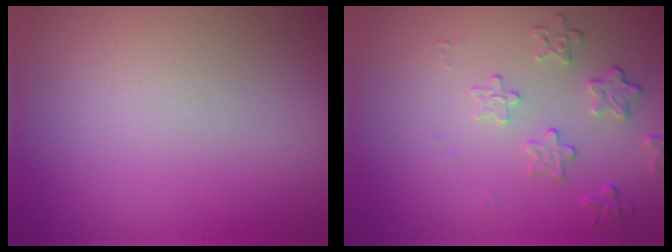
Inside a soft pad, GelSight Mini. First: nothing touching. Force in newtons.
{"total": 2.2, "press": 1.6, "slide": 1.6}